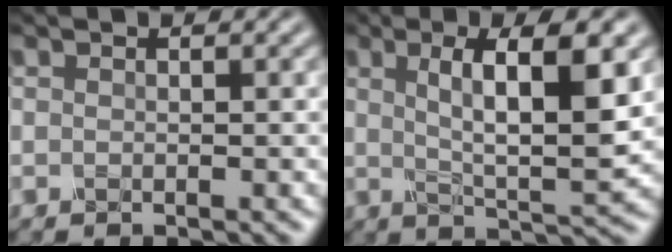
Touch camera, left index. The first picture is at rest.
{"total": 7.7, "force": [1.6, 1.8, 7.3], "torque": [-0.112, -0.003, 0.035]}